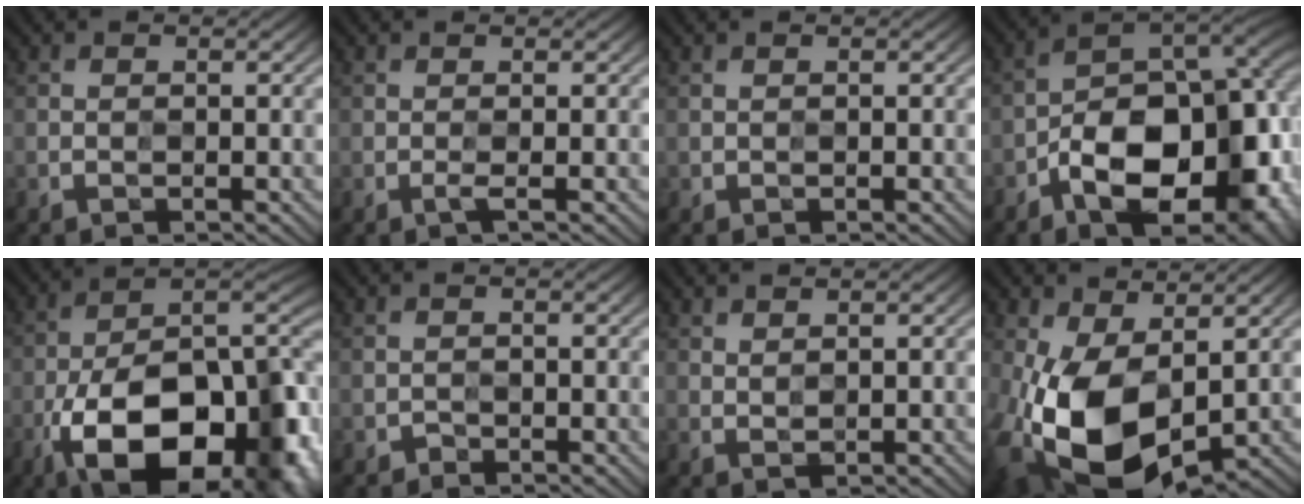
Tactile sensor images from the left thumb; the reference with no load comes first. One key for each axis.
{"total": 0.8, "fx": 0.2, "fy": -0.7, "fz": -0.1, "tx": -0.007, "ty": 0.000, "tz": 0.000}
{"total": 0.0}
{"total": 16.7, "fx": -7.0, "fy": 9.3, "fz": 12.0, "tx": -0.173, "ty": -0.018, "tz": -0.102}
{"total": 19.8, "fx": -10.1, "fy": 9.3, "fz": 14.2, "tx": -0.215, "ty": -0.039, "tz": -0.145}
{"total": 0.9, "fx": -0.7, "fy": 0.3, "fz": -0.4, "tx": 0.006, "ty": -0.002, "tz": -0.014}
{"total": 1.6, "fx": 1.5, "fy": -0.3, "fz": -0.3, "tx": -0.005, "ty": -0.001, "tz": 0.030}
{"total": 13.3, "fx": -1.6, "fy": 8.6, "fz": 10.1, "tx": -0.250, "ty": -0.036, "tz": -0.013}